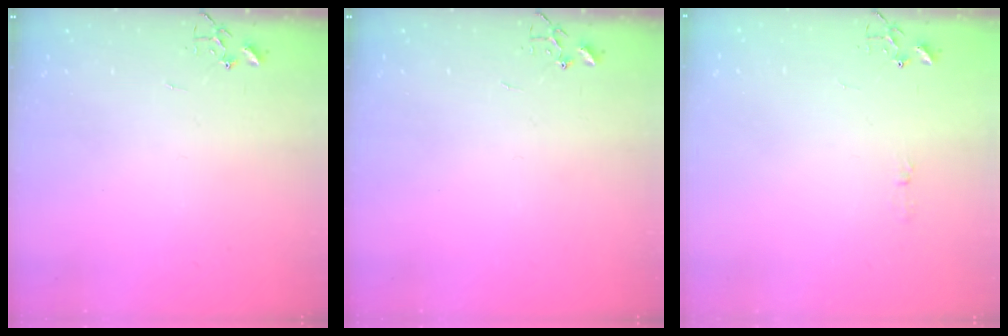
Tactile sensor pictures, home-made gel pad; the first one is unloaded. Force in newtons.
{"total": 0.0}
{"total": 3.3, "press": 3.2, "slide": 0.4}